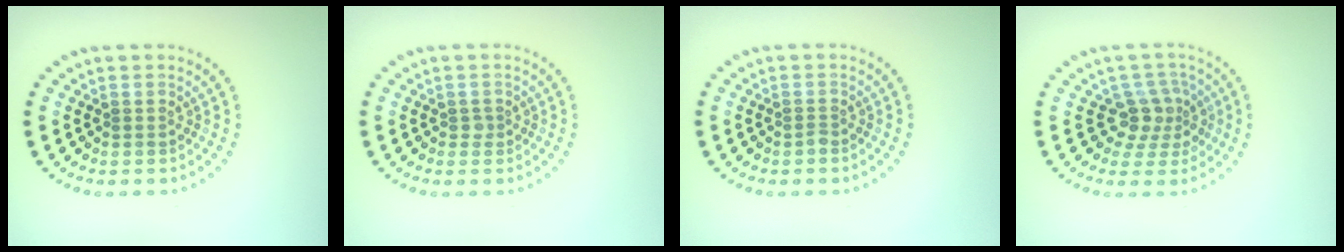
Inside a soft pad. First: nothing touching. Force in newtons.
{"total": 0.6, "press": 0.5, "slide": 0.3}
{"total": 0.6, "press": 0.3, "slide": 0.5}
{"total": 3.0, "press": 2.3, "slide": 1.9}